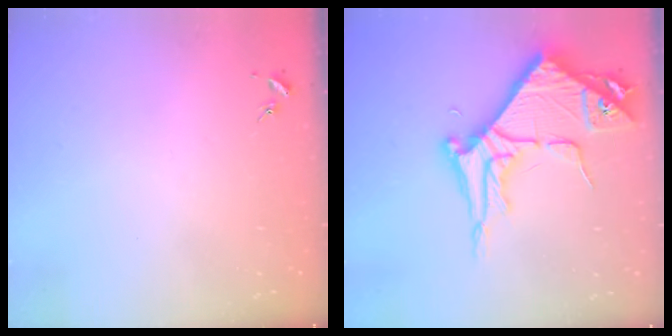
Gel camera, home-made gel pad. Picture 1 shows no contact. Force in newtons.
{"total": 8.7, "press": 8.6, "slide": 1.0}